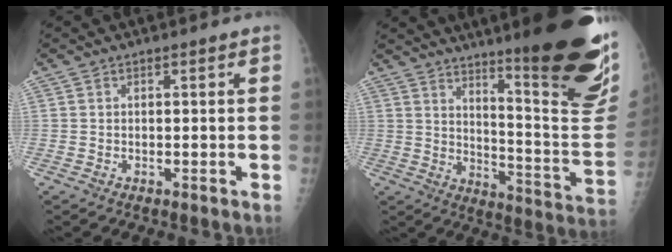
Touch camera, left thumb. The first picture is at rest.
{"total": 27.3, "force": [16.6, 4.4, 21.2], "torque": [-0.238, -0.095, 0.236]}